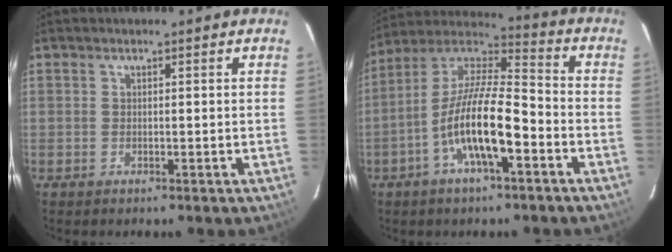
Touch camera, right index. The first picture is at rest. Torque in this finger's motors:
{"motor_torque": [1.25, -0.89, 1.05, 0.21]}